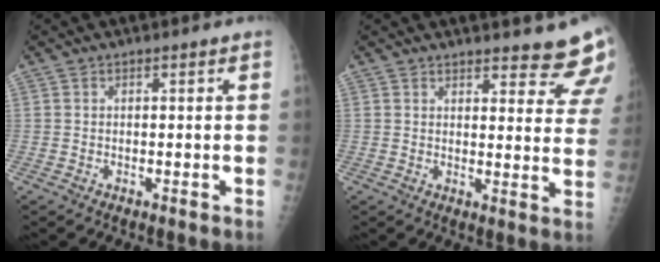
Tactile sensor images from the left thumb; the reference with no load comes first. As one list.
[{"total": 11.6, "force": [10.7, 2.5, 3.5], "torque": [0.001, -0.073, 0.105]}]